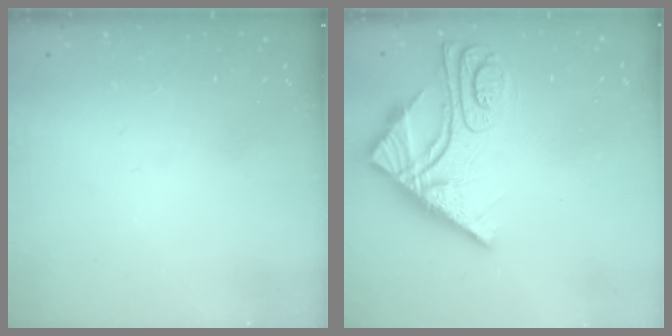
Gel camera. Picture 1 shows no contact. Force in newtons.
{"total": 13.8, "press": 13.7, "slide": 1.7}